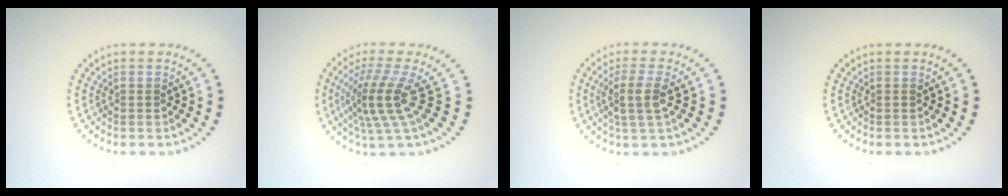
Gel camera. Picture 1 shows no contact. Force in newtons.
{"total": 4.3, "press": 2.9, "slide": 3.2}
{"total": 2.9, "press": 2.4, "slide": 1.7}
{"total": 0.0}